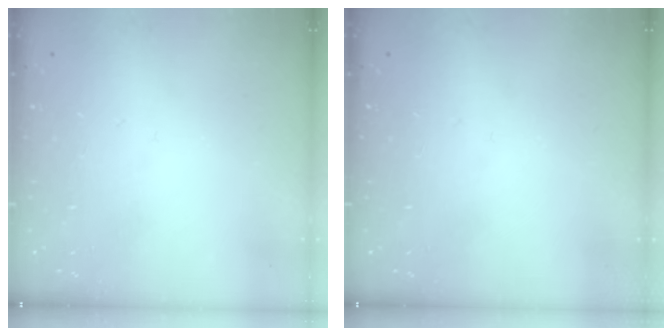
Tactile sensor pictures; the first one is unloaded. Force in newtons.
{"total": 0.0}